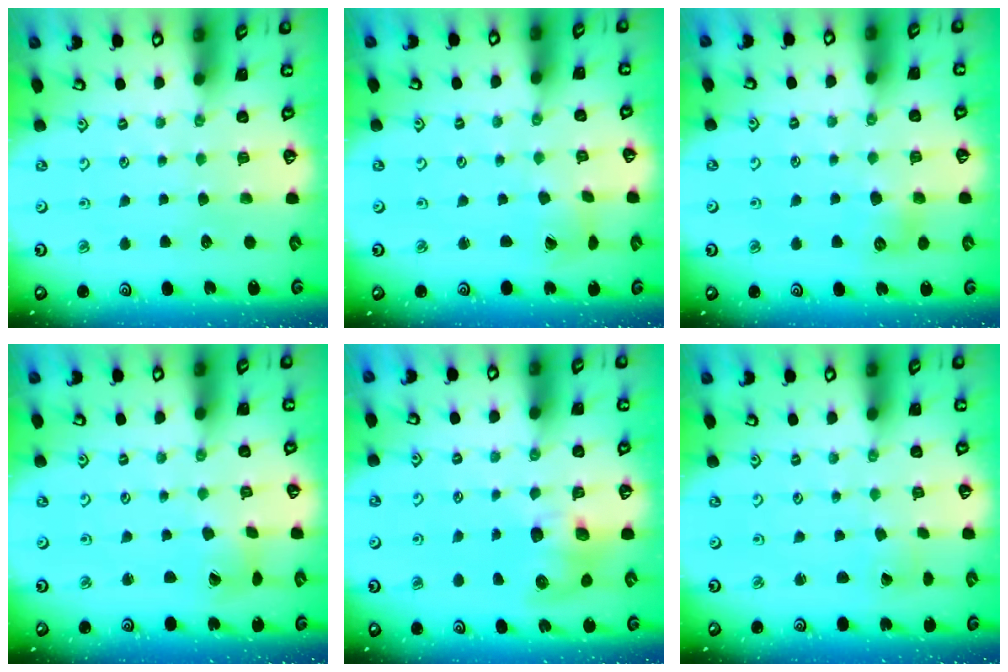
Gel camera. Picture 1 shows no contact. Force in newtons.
{"total": 1.4, "press": 1.4, "slide": 0.2}
{"total": 6.7, "press": 6.7, "slide": 0.5}
{"total": 2.1, "press": 2.0, "slide": 0.3}
{"total": 7.4, "press": 7.3, "slide": 1.0}
{"total": 0.0}